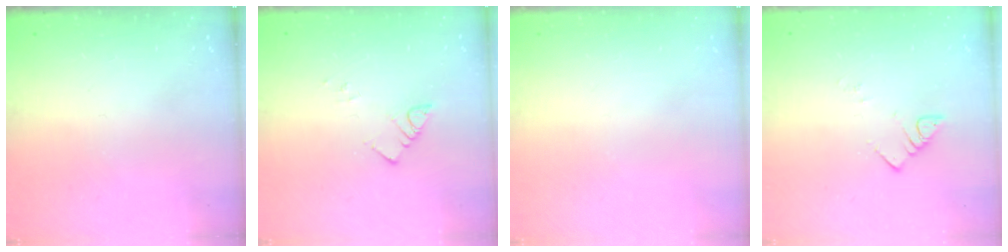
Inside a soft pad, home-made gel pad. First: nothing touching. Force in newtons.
{"total": 2.5, "press": 2.5, "slide": 0.3}
{"total": 0.0}
{"total": 3.6, "press": 3.6, "slide": 0.6}